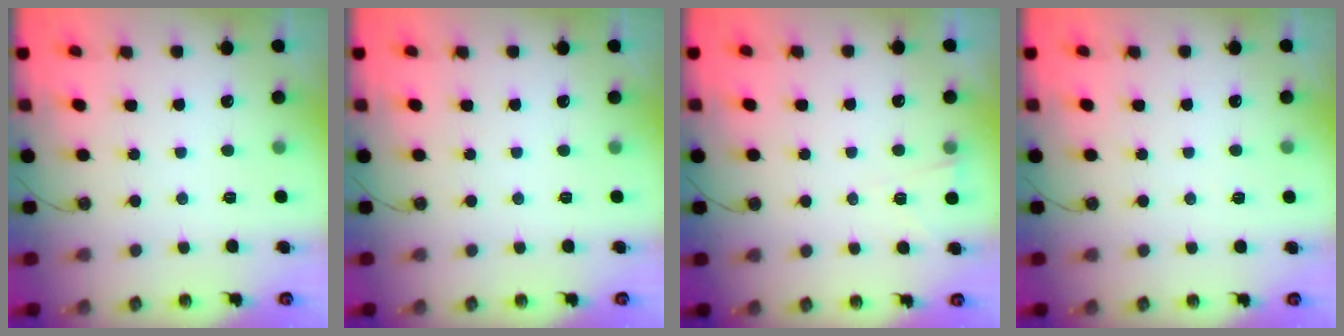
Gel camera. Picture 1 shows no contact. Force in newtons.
{"total": 0.0}
{"total": 2.7, "press": 2.1, "slide": 1.6}
{"total": 4.6, "press": 1.3, "slide": 4.4}